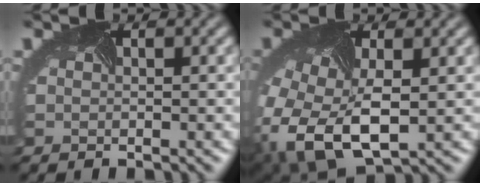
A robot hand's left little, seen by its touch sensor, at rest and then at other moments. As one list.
[{"total": 10.6, "force": [-3.6, 6.3, 7.7], "torque": [-0.209, -0.045, -0.051]}]